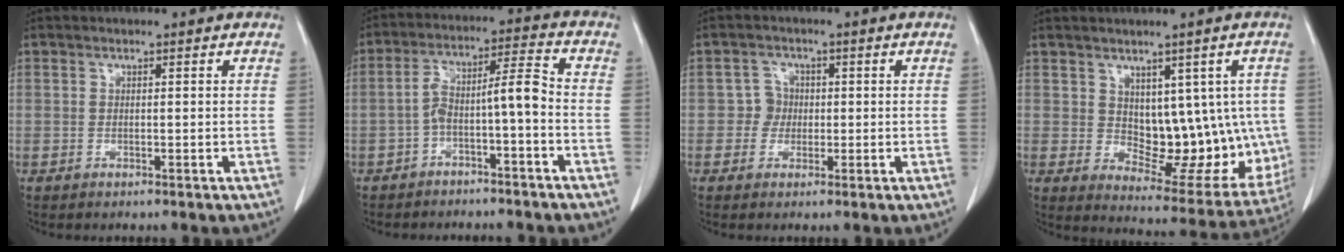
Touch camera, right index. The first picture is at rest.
{"total": 7.2, "force": [-2.7, 0.9, 6.6], "torque": [-0.119, 0.039, -0.044]}
{"total": 2.6, "force": [-0.2, 2.6, 0.2], "torque": [0.007, 0.010, -0.007]}
{"total": 13.3, "force": [1.2, 7.2, 11.1], "torque": [-0.122, 0.005, 0.040]}